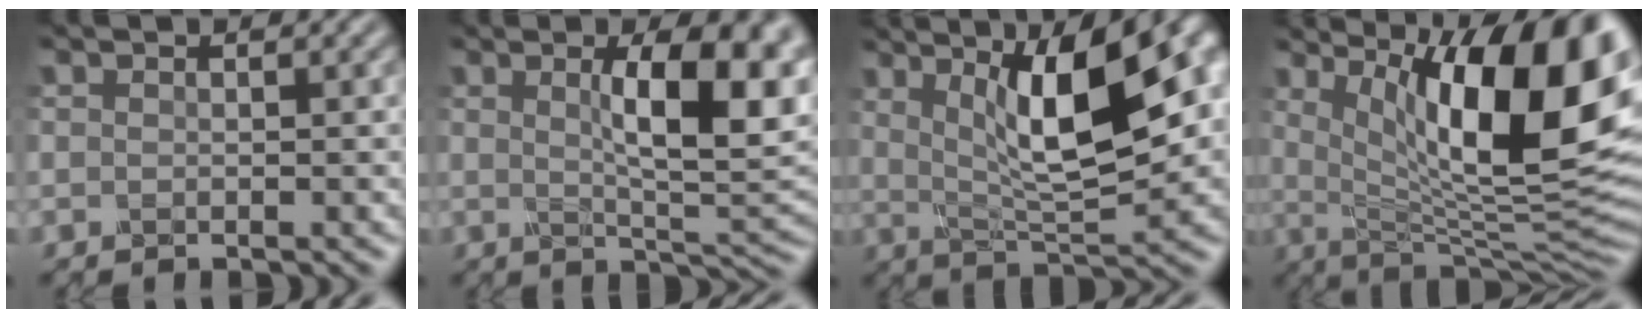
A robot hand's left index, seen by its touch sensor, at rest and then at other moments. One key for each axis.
{"total": 9.8, "fx": 2.2, "fy": 2.8, "fz": 9.1, "tx": -0.120, "ty": 0.004, "tz": 0.037}
{"total": 11.8, "fx": 3.6, "fy": 3.6, "fz": 10.7, "tx": -0.155, "ty": 0.008, "tz": 0.061}
{"total": 15.8, "fx": 4.7, "fy": 4.9, "fz": 14.2, "tx": -0.187, "ty": -0.005, "tz": 0.077}